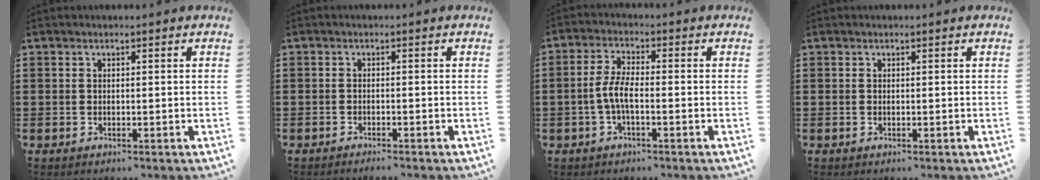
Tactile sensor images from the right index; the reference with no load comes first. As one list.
[{"total": 1.0, "force": [-1.0, -0.1, 0.1], "torque": [-0.005, 0.000, -0.020]}, {"total": 4.4, "force": [-1.3, 1.3, 4.1], "torque": [-0.101, -0.005, -0.032]}, {"total": 0.0}]